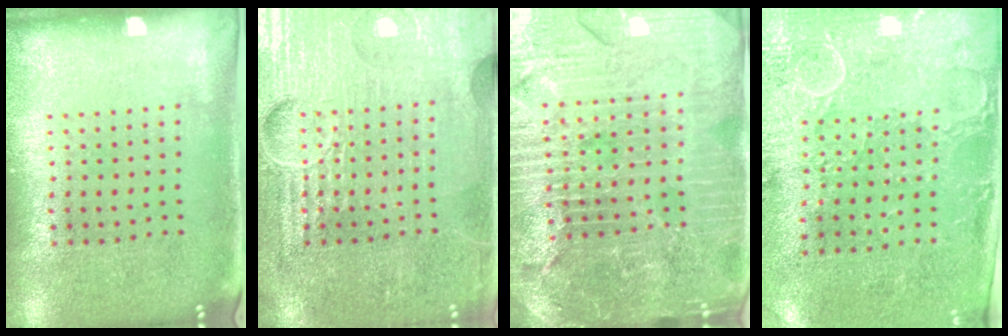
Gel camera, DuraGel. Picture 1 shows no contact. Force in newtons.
{"total": 7.1, "press": 7.1, "slide": 0.8}
{"total": 5.4, "press": 4.9, "slide": 2.3}
{"total": 2.9, "press": 2.4, "slide": 1.7}